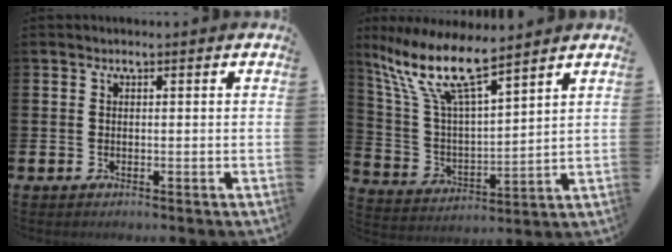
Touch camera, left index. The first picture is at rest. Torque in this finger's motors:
{"motor_torque": [0.40, -0.48, 1.05, 0.21]}